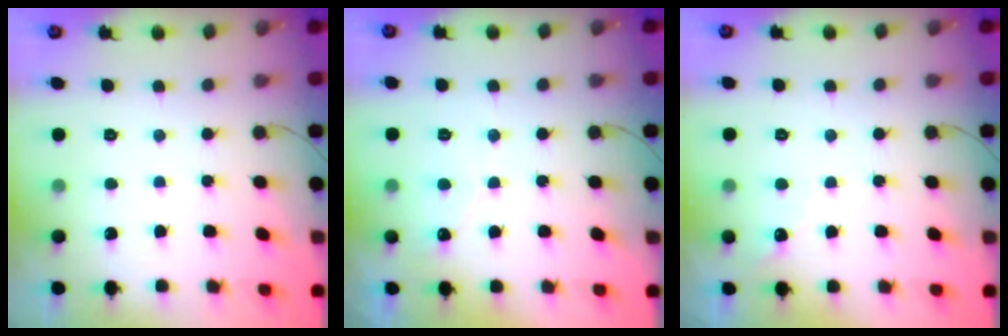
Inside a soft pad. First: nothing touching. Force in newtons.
{"total": 2.4, "press": 2.4, "slide": 0.1}
{"total": 2.9, "press": 2.9, "slide": 0.2}